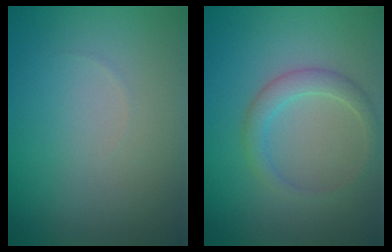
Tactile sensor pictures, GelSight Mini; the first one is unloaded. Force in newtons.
{"total": 2.2, "press": 2.2, "slide": 0.1}